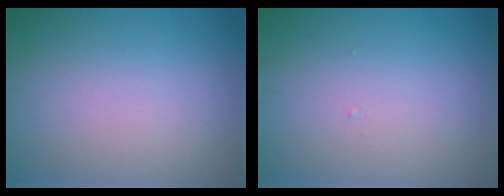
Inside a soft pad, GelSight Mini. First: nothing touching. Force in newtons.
{"total": 0.0}